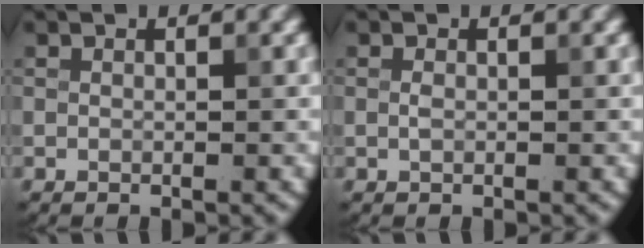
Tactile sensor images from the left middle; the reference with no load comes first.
{"total": 0.6, "force": [0.0, 0.4, 0.5], "torque": [-0.014, -0.001, 0.000]}